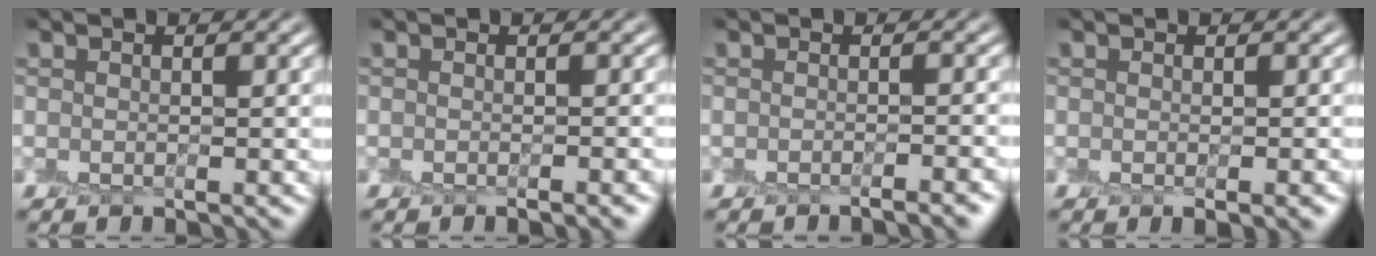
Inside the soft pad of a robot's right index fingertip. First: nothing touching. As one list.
[{"total": 1.8, "force": [-1.2, 0.2, 1.3], "torque": [-0.008, -0.005, -0.012]}, {"total": 2.5, "force": [-1.9, 0.2, 1.5], "torque": [-0.008, 0.000, -0.027]}, {"total": 1.7, "force": [-0.8, 0.1, 1.5], "torque": [-0.023, -0.009, -0.010]}]